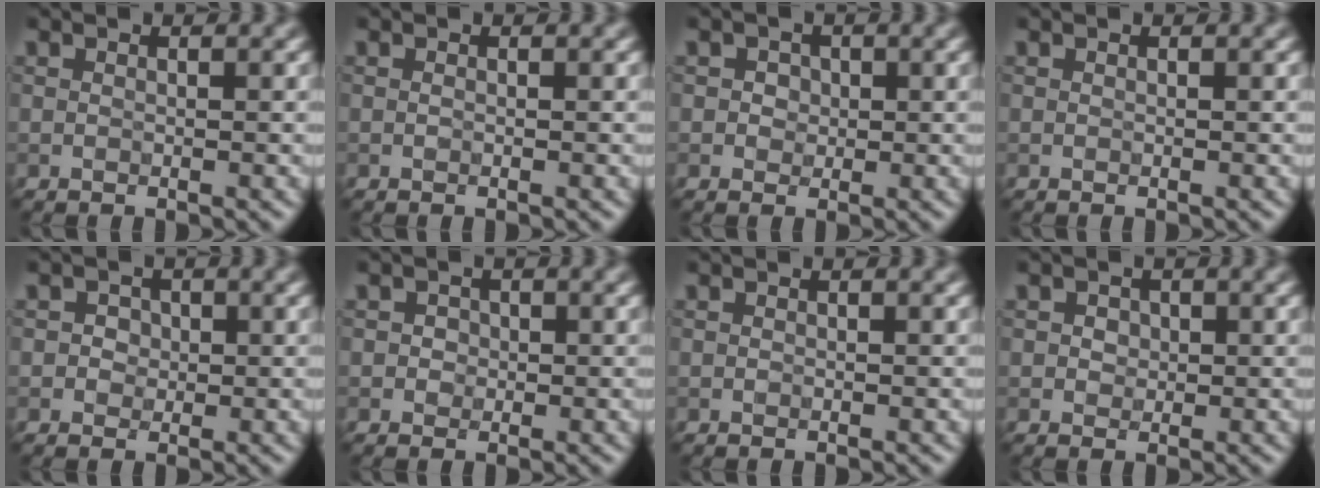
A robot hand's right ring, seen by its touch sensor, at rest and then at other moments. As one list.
[{"total": 0.0}, {"total": 1.5, "force": [0.3, 1.3, 0.7], "torque": [-0.007, 0.005, 0.002]}, {"total": 0.0}, {"total": 1.4, "force": [0.2, 1.3, 0.5], "torque": [-0.003, 0.003, 0.004]}, {"total": 1.1, "force": [0.0, 1.0, 0.3], "torque": [0.001, 0.000, 0.000]}, {"total": 0.0}, {"total": 1.3, "force": [0.2, 1.1, 0.5], "torque": [-0.006, 0.003, 0.003]}]